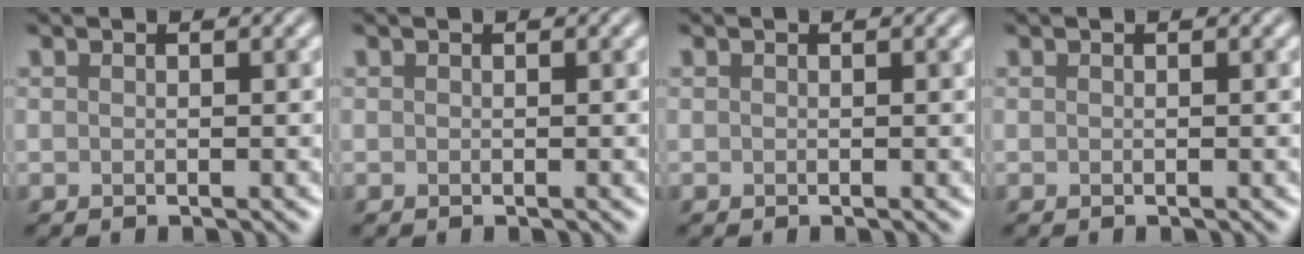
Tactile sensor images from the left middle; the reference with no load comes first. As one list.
[{"total": 0.0}, {"total": 0.0}, {"total": 0.0}]